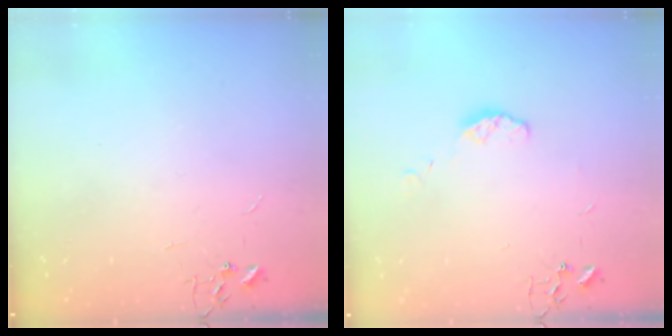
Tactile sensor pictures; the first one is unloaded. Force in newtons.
{"total": 5.9, "press": 5.9, "slide": 0.5}